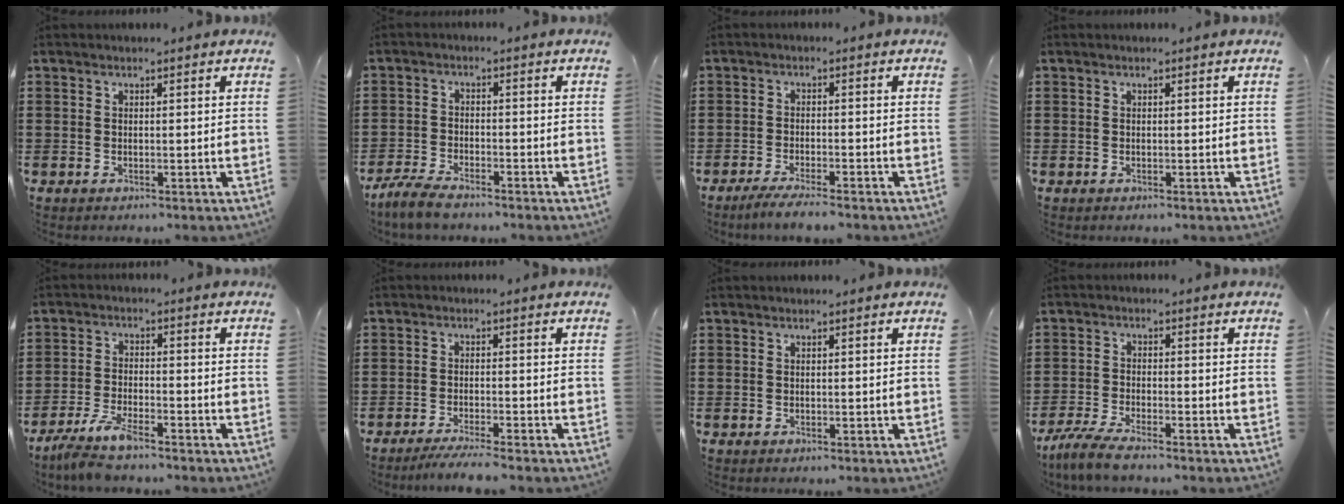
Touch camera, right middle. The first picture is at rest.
{"total": 3.9, "force": [-3.5, 0.6, 1.7], "torque": [-0.050, -0.005, -0.075]}
{"total": 2.8, "force": [-2.6, -0.3, 1.1], "torque": [-0.024, -0.005, -0.052]}
{"total": 0.0}
{"total": 5.3, "force": [-4.5, 0.6, 2.8], "torque": [-0.073, -0.012, -0.090]}
{"total": 3.2, "force": [-2.9, -0.4, 1.3], "torque": [-0.020, -0.003, -0.057]}
{"total": 0.0}
{"total": 4.2, "force": [-3.7, 0.1, 2.1], "torque": [-0.063, -0.013, -0.078]}